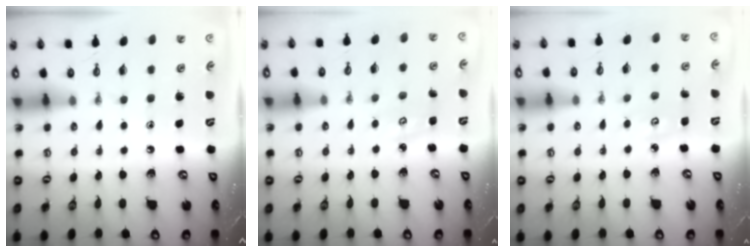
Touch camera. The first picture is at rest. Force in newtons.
{"total": 2.8, "press": 2.8, "slide": 0.2}
{"total": 4.6, "press": 4.6, "slide": 0.2}